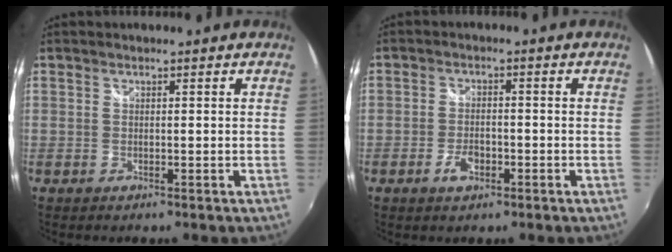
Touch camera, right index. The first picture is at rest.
{"total": 4.1, "force": [-2.0, 2.2, 2.8], "torque": [-0.060, -0.001, -0.035]}